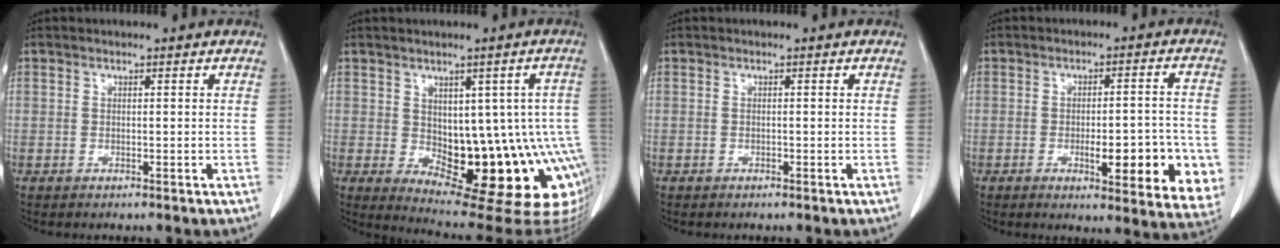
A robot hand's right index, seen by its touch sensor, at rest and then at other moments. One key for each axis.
{"total": 18.1, "fx": -3.7, "fy": 8.0, "fz": 15.8, "tx": -0.128, "ty": 0.018, "tz": -0.023}
{"total": 0.0}
{"total": 12.8, "fx": -3.4, "fy": 3.7, "fz": 11.8, "tx": -0.111, "ty": 0.002, "tz": -0.031}